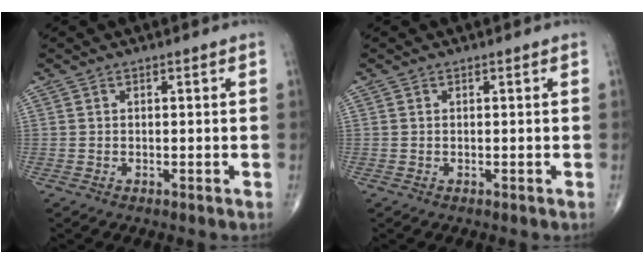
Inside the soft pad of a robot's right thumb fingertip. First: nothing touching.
{"total": 0.0}